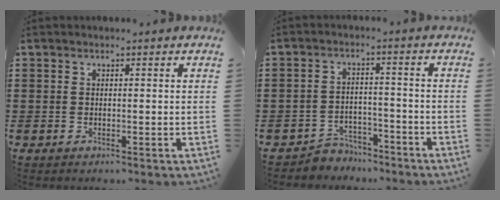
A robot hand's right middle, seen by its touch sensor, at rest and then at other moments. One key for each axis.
{"total": 3.9, "fx": -3.8, "fy": 0.9, "fz": -0.1, "tx": -0.006, "ty": 0.005, "tz": -0.082}